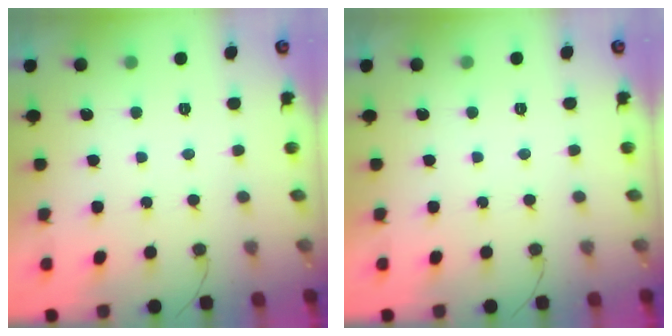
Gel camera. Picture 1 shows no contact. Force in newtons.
{"total": 1.8, "press": 1.8, "slide": 0.1}